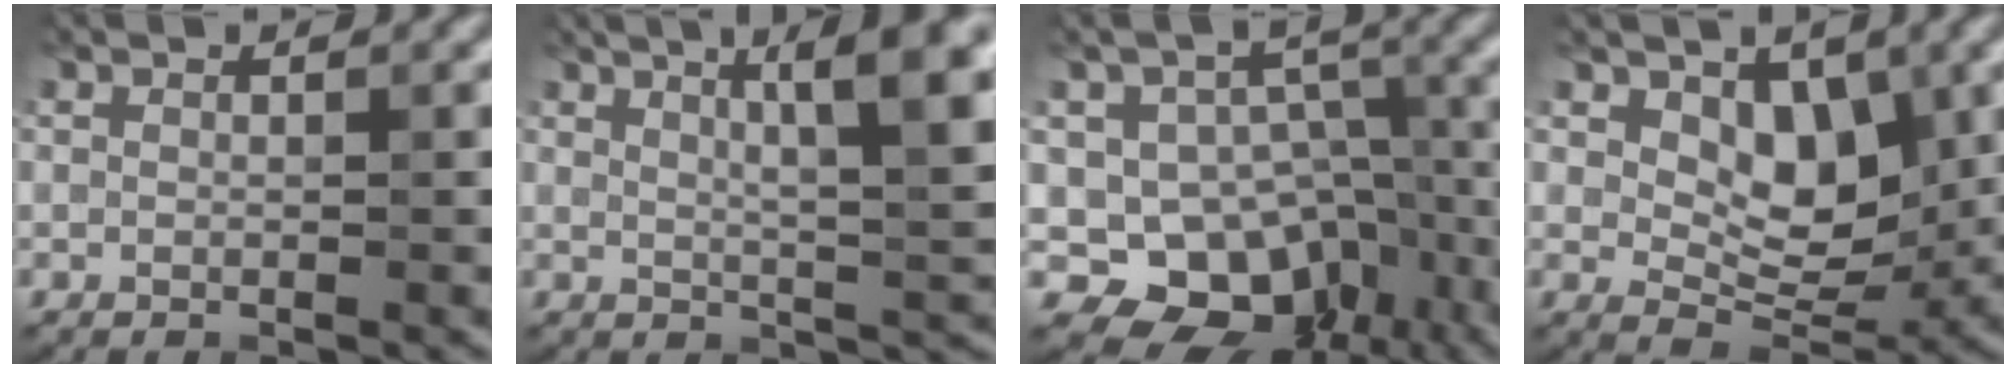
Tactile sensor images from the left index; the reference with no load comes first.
{"total": 6.6, "force": [3.0, 1.3, 5.7], "torque": [-0.055, 0.009, 0.045]}
{"total": 8.6, "force": [-4.3, 6.6, 3.6], "torque": [-0.024, 0.000, -0.063]}
{"total": 3.6, "force": [1.0, 2.6, 2.2], "torque": [-0.028, -0.016, 0.013]}